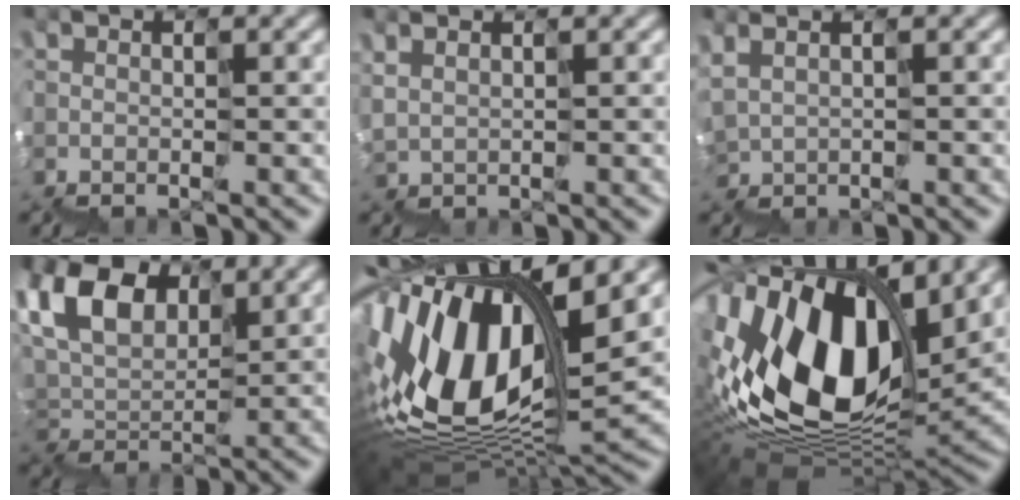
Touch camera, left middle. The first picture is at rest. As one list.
[{"total": 1.2, "force": [1.2, -0.2, -0.4], "torque": [0.005, 0.018, 0.026]}, {"total": 1.2, "force": [1.1, 0.2, 0.2], "torque": [-0.020, 0.015, 0.030]}, {"total": 5.6, "force": [3.6, 3.4, 2.5], "torque": [-0.075, 0.029, 0.052]}, {"total": 13.7, "force": [3.8, 7.3, 10.9], "torque": [-0.253, 0.027, 0.062]}, {"total": 15.0, "force": [3.3, 8.5, 11.9], "torque": [-0.246, 0.026, 0.048]}]